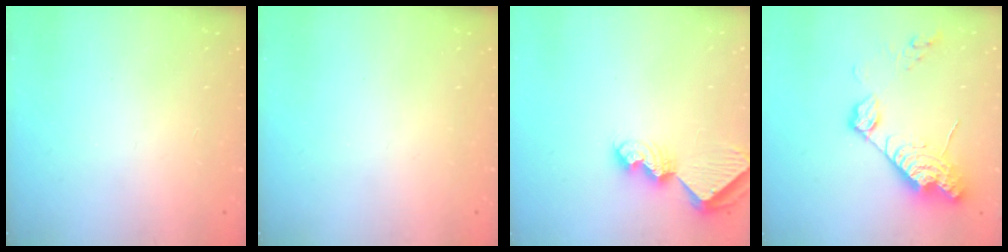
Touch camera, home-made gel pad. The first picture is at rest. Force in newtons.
{"total": 0.0}
{"total": 9.6, "press": 9.5, "slide": 0.9}
{"total": 14.8, "press": 14.8, "slide": 1.3}